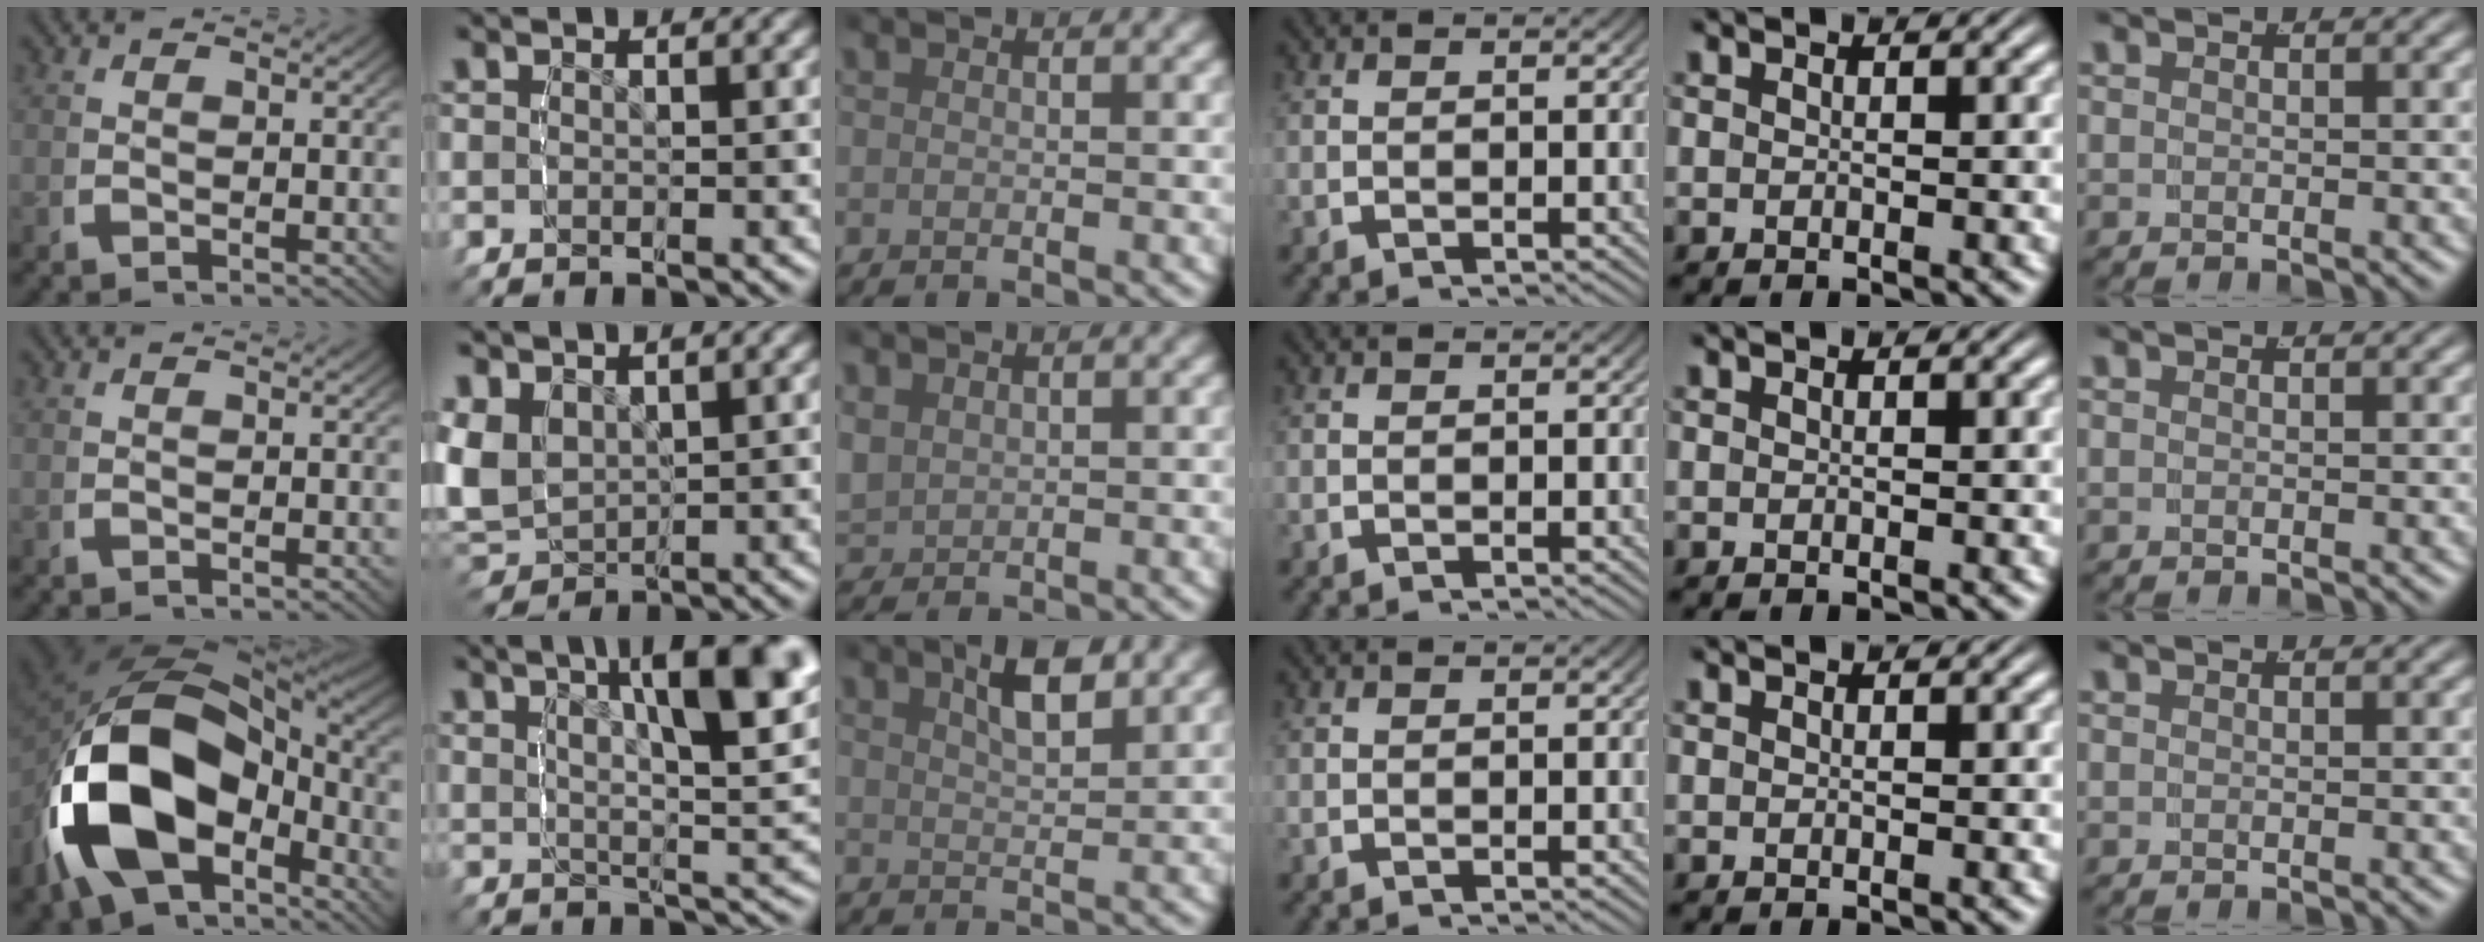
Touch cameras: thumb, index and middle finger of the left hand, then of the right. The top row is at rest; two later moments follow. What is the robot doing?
{"motion": "lift_and_place", "object": "lipstick"}